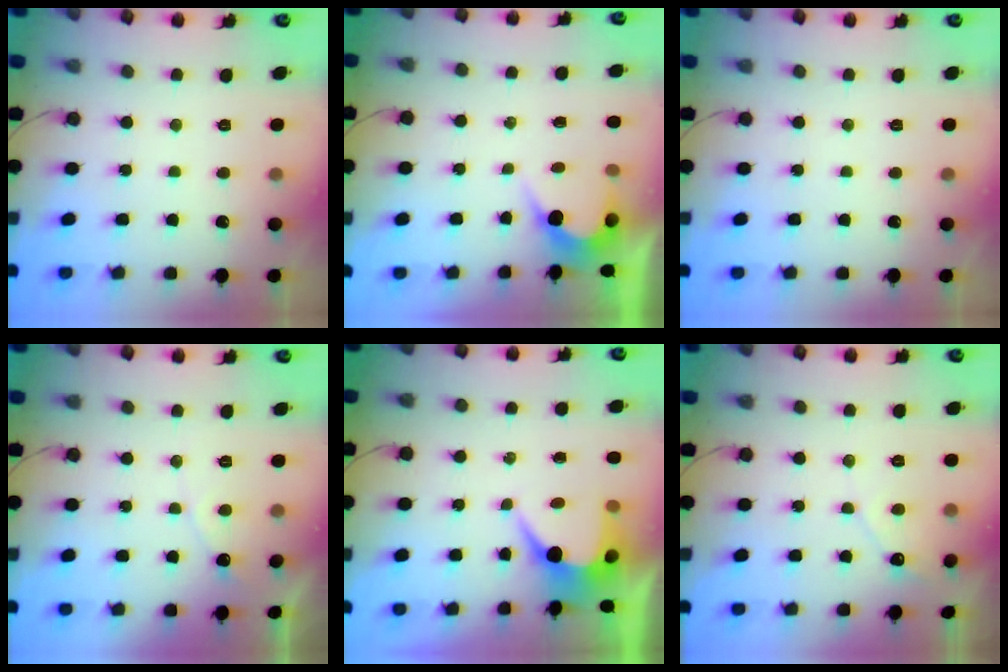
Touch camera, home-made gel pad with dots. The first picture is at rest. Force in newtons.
{"total": 3.2, "press": 3.2, "slide": 0.2}
{"total": 0.0}
{"total": 5.9, "press": 5.9, "slide": 0.5}
{"total": 6.7, "press": 6.7, "slide": 0.3}
{"total": 4.3, "press": 4.3, "slide": 0.2}